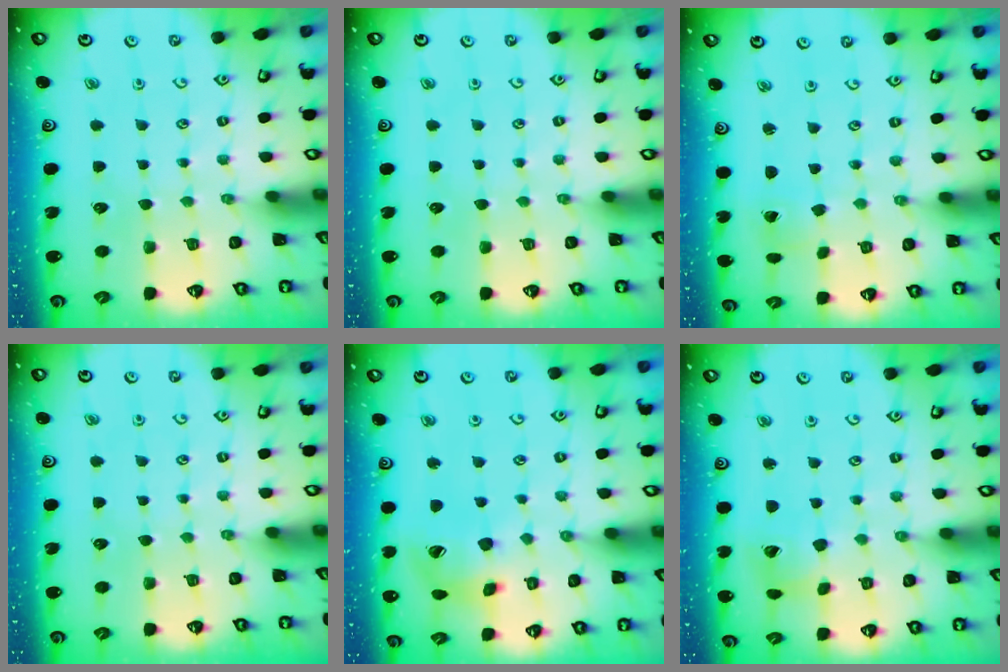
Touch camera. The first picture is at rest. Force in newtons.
{"total": 0.0}
{"total": 1.0, "press": 1.0, "slide": 0.0}
{"total": 0.0}
{"total": 13.1, "press": 13.0, "slide": 1.8}
{"total": 7.4, "press": 7.3, "slide": 1.1}